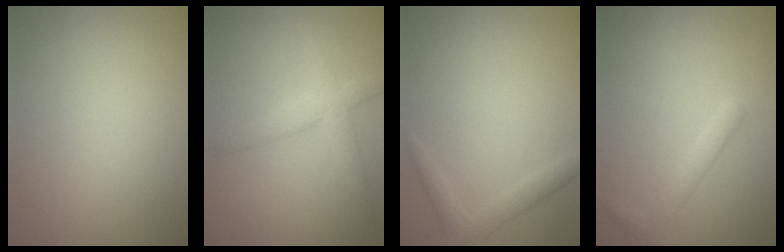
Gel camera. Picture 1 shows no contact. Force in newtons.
{"total": 3.0, "press": 3.0, "slide": 0.2}
{"total": 2.0, "press": 2.0, "slide": 0.1}
{"total": 1.7, "press": 1.7, "slide": 0.1}